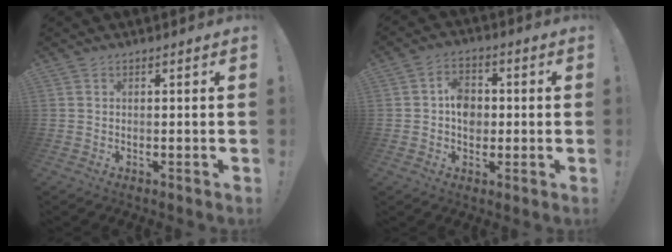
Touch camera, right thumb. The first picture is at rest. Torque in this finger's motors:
{"motor_torque": [0.90, 0.56, 0.69, -0.32, 0.15]}